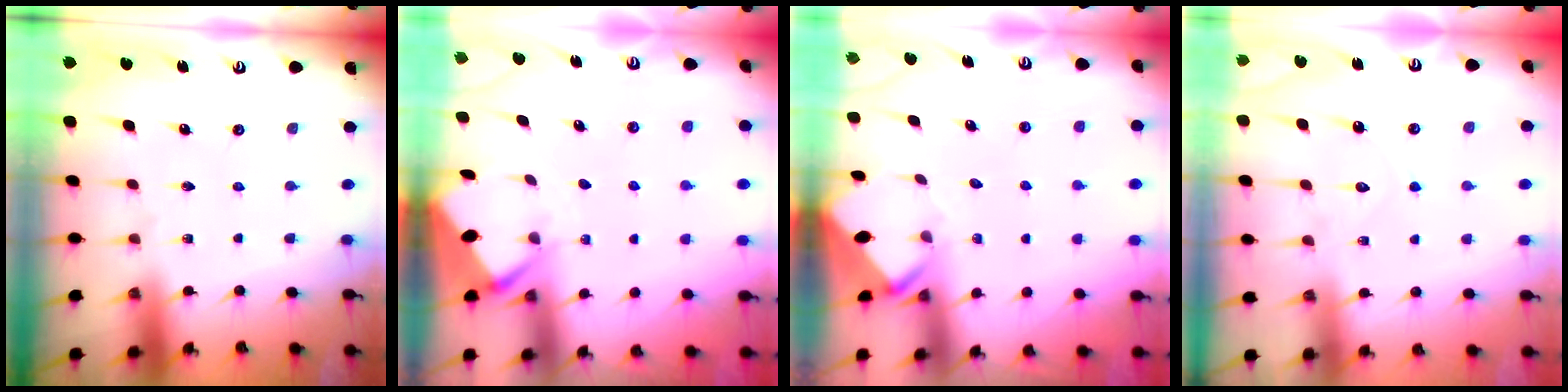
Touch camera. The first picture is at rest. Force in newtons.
{"total": 2.6, "press": 2.6, "slide": 0.4}
{"total": 3.5, "press": 3.5, "slide": 0.2}
{"total": 8.4, "press": 8.4, "slide": 0.7}